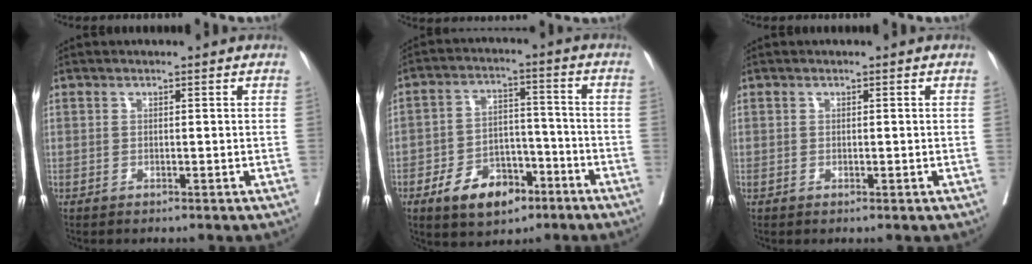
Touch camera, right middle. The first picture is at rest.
{"total": 9.8, "force": [-5.7, 5.4, 6.0], "torque": [-0.095, 0.011, -0.091]}
{"total": 0.0}